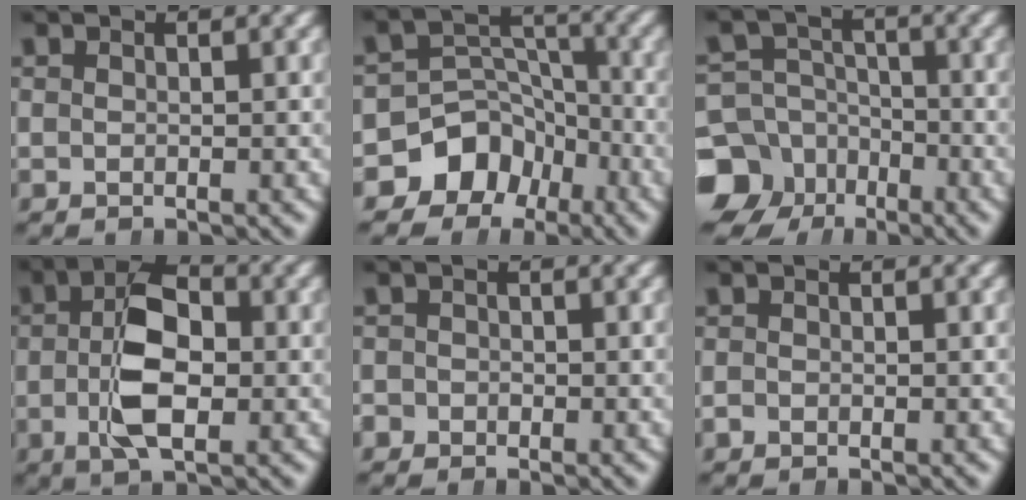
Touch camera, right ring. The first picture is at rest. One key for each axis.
{"total": 10.8, "fx": -4.3, "fy": 9.3, "fz": 3.4, "tx": -0.064, "ty": -0.034, "tz": -0.074}
{"total": 9.0, "fx": -4.0, "fy": 7.6, "fz": 2.9, "tx": -0.029, "ty": -0.039, "tz": -0.067}
{"total": 5.9, "fx": 0.1, "fy": 2.6, "fz": 5.4, "tx": -0.081, "ty": 0.007, "tz": -0.004}
{"total": 1.4, "fx": -0.8, "fy": 0.9, "fz": -0.7, "tx": 0.014, "ty": -0.004, "tz": -0.017}
{"total": 0.6, "fx": -0.3, "fy": -0.1, "fz": -0.5, "tx": 0.010, "ty": -0.001, "tz": -0.007}